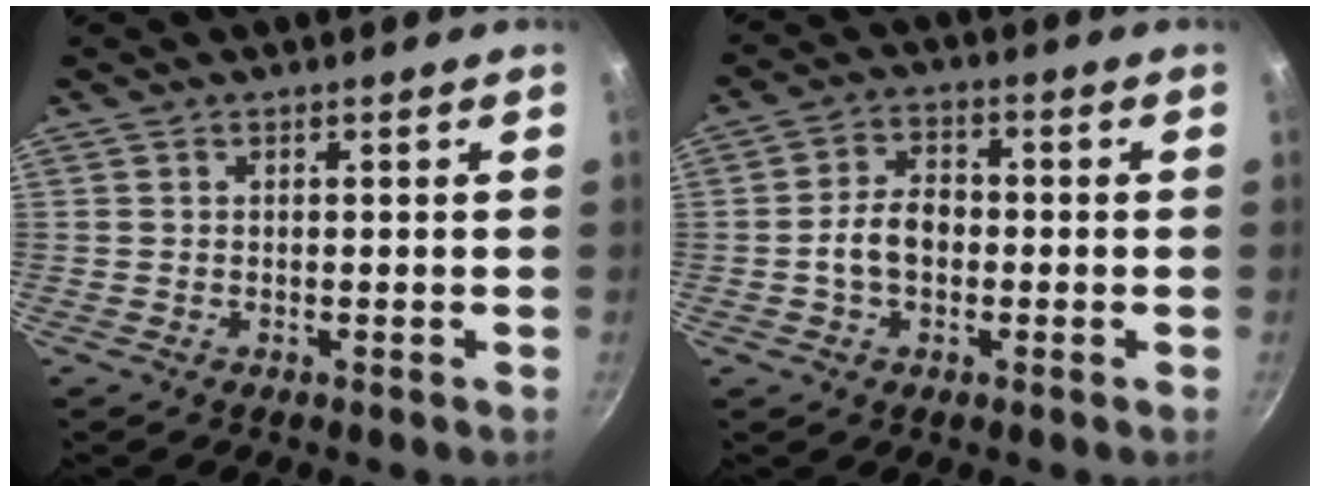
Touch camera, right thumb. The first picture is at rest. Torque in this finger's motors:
{"motor_torque": [1.04, 1.42, 0.76, -0.14, 0.06]}